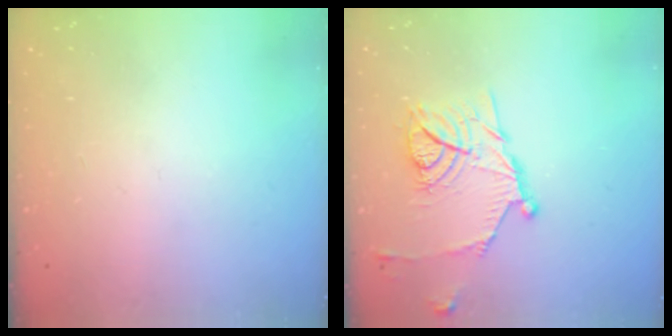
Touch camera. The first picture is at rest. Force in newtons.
{"total": 14.1, "press": 14.1, "slide": 0.2}